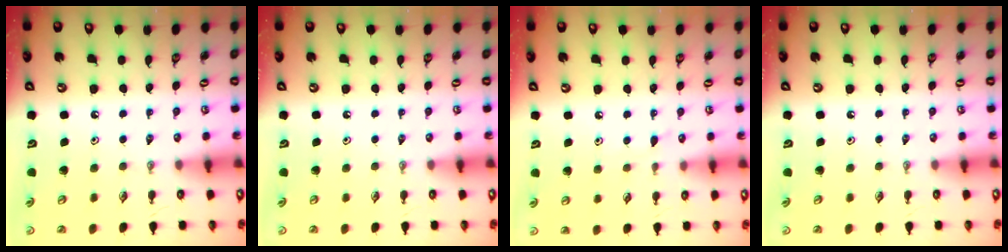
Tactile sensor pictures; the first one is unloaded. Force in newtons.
{"total": 0.0}
{"total": 4.5, "press": 4.4, "slide": 0.6}
{"total": 0.0}